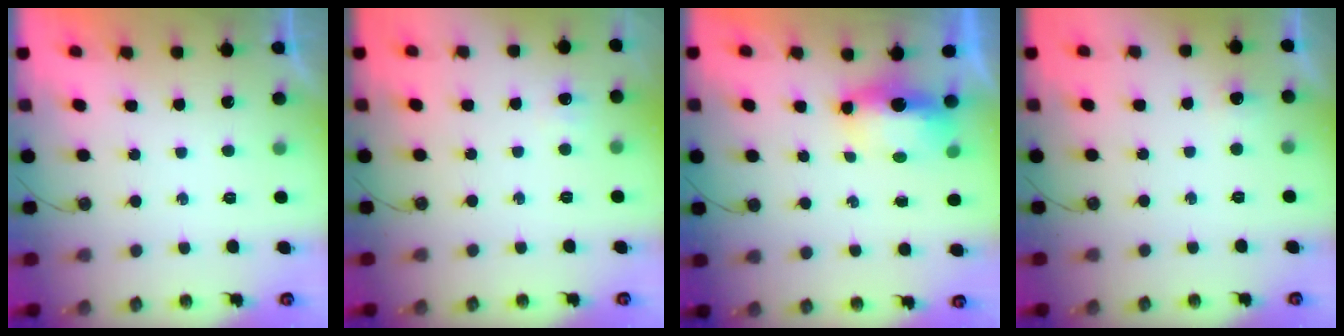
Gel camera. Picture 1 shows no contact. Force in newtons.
{"total": 4.5, "press": 4.4, "slide": 1.1}
{"total": 15.7, "press": 8.7, "slide": 13.1}
{"total": 3.0, "press": 2.8, "slide": 1.0}